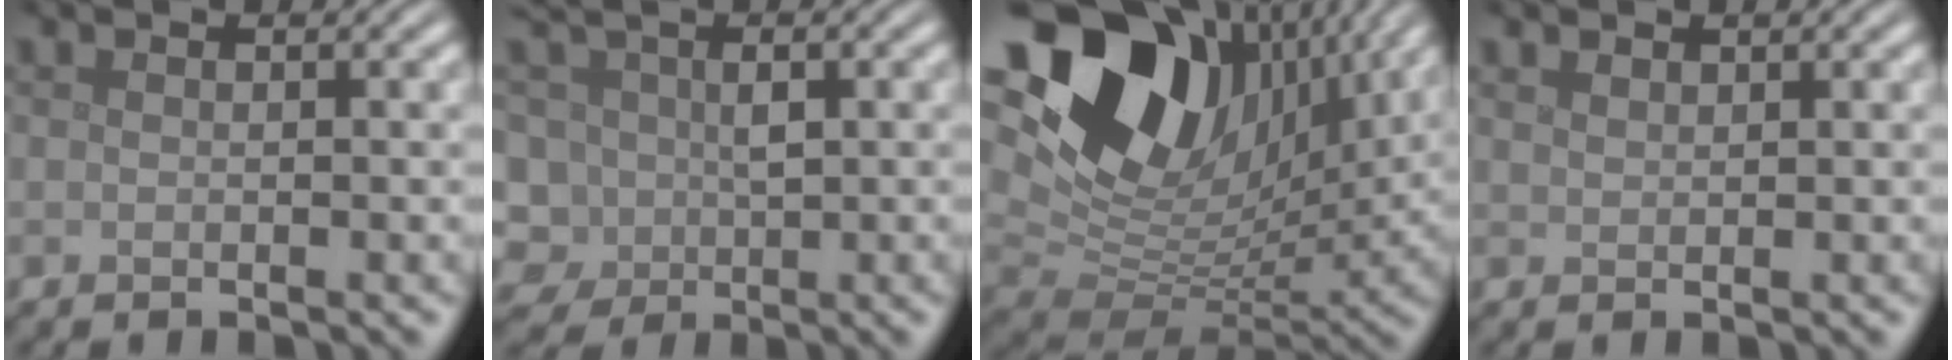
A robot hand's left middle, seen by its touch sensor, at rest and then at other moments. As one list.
[{"total": 4.9, "force": [-0.3, 3.9, 3.0], "torque": [-0.055, 0.006, -0.004]}, {"total": 18.5, "force": [7.8, 12.2, 11.5], "torque": [-0.233, 0.016, 0.155]}, {"total": 1.0, "force": [0.9, 0.4, 0.2], "torque": [-0.009, 0.001, 0.022]}]